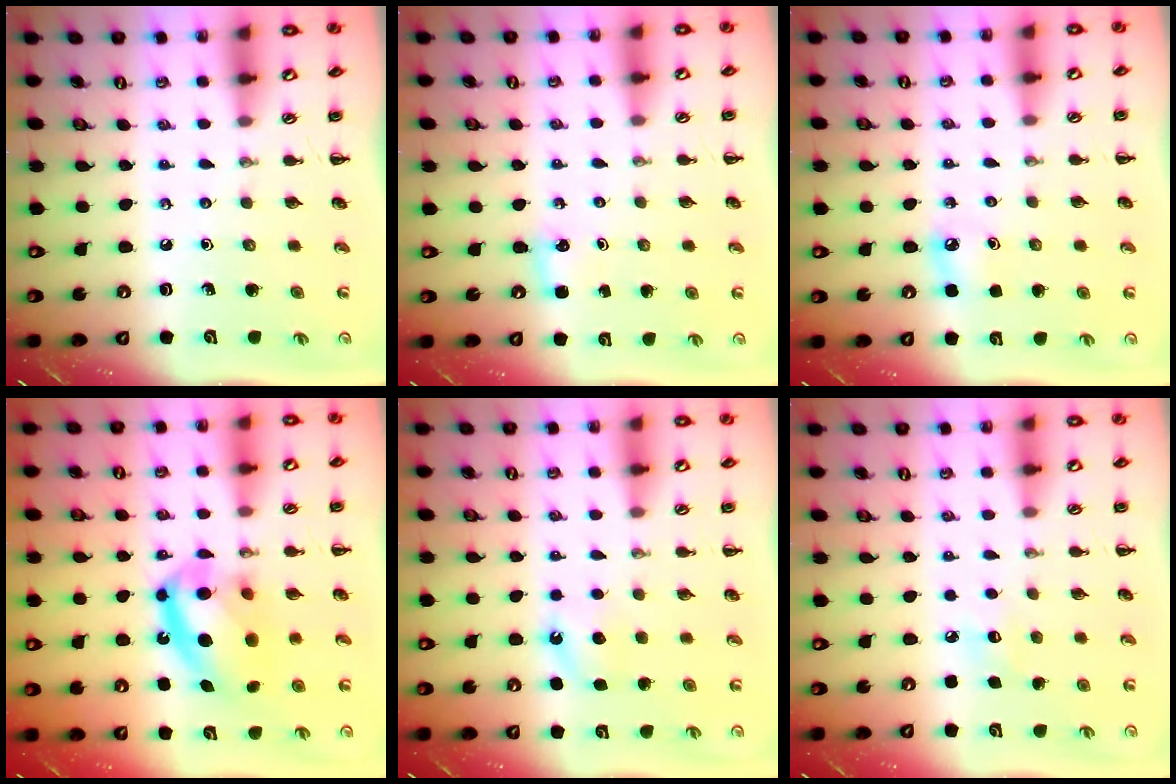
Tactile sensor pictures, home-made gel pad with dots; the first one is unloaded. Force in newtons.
{"total": 2.8, "press": 2.6, "slide": 0.9}
{"total": 6.0, "press": 5.8, "slide": 1.7}
{"total": 16.0, "press": 15.5, "slide": 3.9}
{"total": 5.2, "press": 5.0, "slide": 1.6}
{"total": 6.2, "press": 5.9, "slide": 1.7}